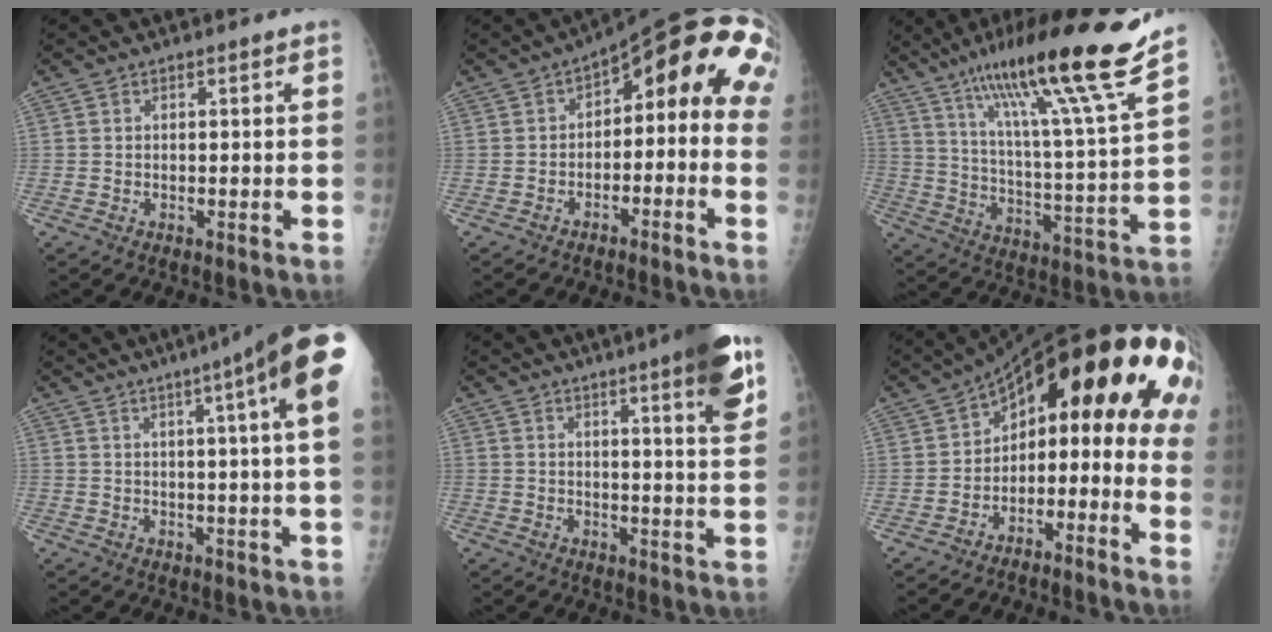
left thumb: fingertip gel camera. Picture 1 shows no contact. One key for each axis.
{"total": 13.4, "fx": -0.4, "fy": 7.2, "fz": 11.3, "tx": -0.115, "ty": 0.063, "tz": -0.013}
{"total": 22.2, "fx": 15.7, "fy": 0.4, "fz": 15.6, "tx": -0.235, "ty": -0.071, "tz": 0.257}
{"total": 16.5, "fx": 8.0, "fy": 0.5, "fz": 14.4, "tx": -0.194, "ty": -0.003, "tz": 0.087}
{"total": 11.4, "fx": 6.3, "fy": 0.9, "fz": 9.5, "tx": -0.120, "ty": -0.029, "tz": 0.078}
{"total": 19.4, "fx": -2.0, "fy": 11.4, "fz": 15.7, "tx": -0.203, "ty": 0.091, "tz": -0.031}